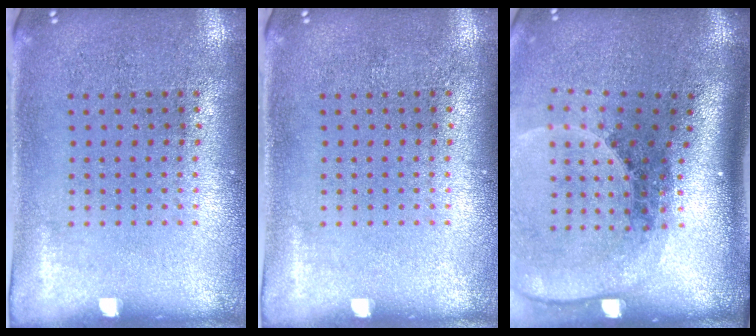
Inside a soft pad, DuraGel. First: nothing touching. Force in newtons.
{"total": 0.0}
{"total": 2.7, "press": 1.9, "slide": 2.0}